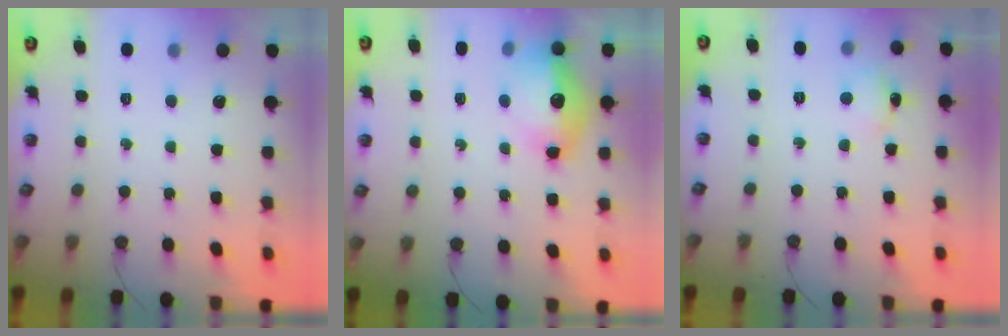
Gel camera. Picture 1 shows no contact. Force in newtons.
{"total": 13.7, "press": 13.6, "slide": 1.2}
{"total": 5.3, "press": 5.3, "slide": 0.8}